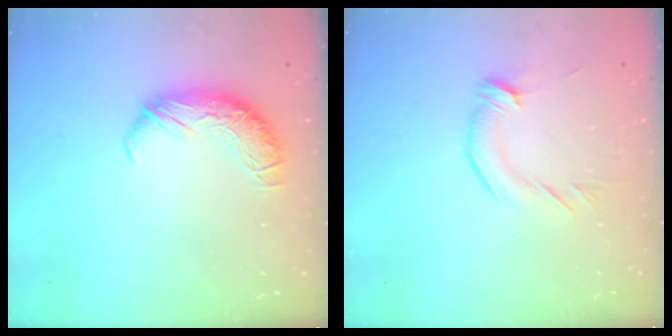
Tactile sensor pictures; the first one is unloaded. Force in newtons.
{"total": 2.6, "press": 2.6, "slide": 0.4}